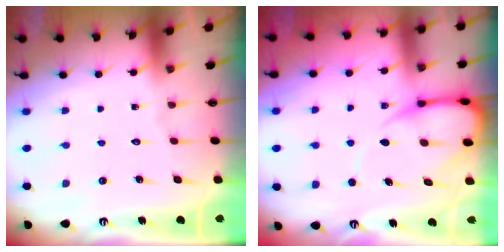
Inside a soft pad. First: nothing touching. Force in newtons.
{"total": 8.7, "press": 8.6, "slide": 1.2}